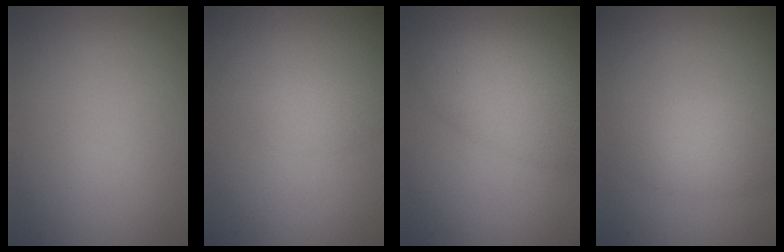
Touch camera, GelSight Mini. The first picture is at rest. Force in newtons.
{"total": 1.2, "press": 1.2, "slide": 0.0}
{"total": 6.1, "press": 6.1, "slide": 0.2}
{"total": 2.8, "press": 2.8, "slide": 0.2}